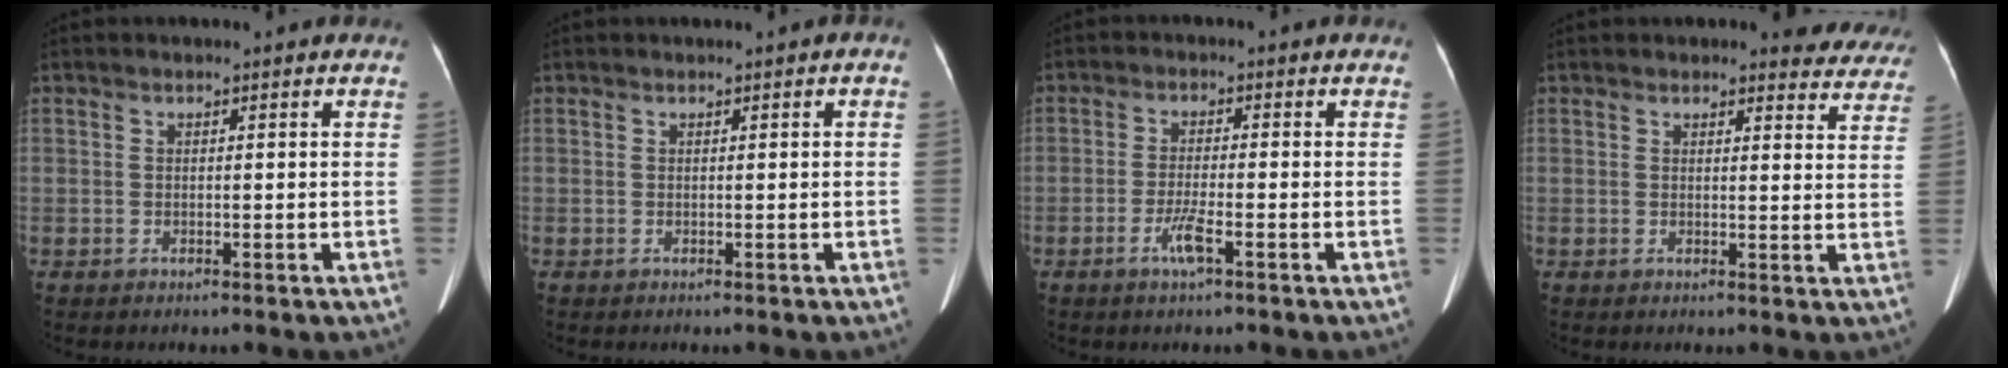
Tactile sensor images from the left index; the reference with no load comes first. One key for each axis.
{"total": 0.0}
{"total": 3.3, "fx": -1.8, "fy": 0.1, "fz": 2.7, "tx": -0.059, "ty": -0.005, "tz": -0.036}
{"total": 7.3, "fx": 7.0, "fy": 2.1, "fz": 1.1, "tx": 0.025, "ty": -0.020, "tz": 0.048}